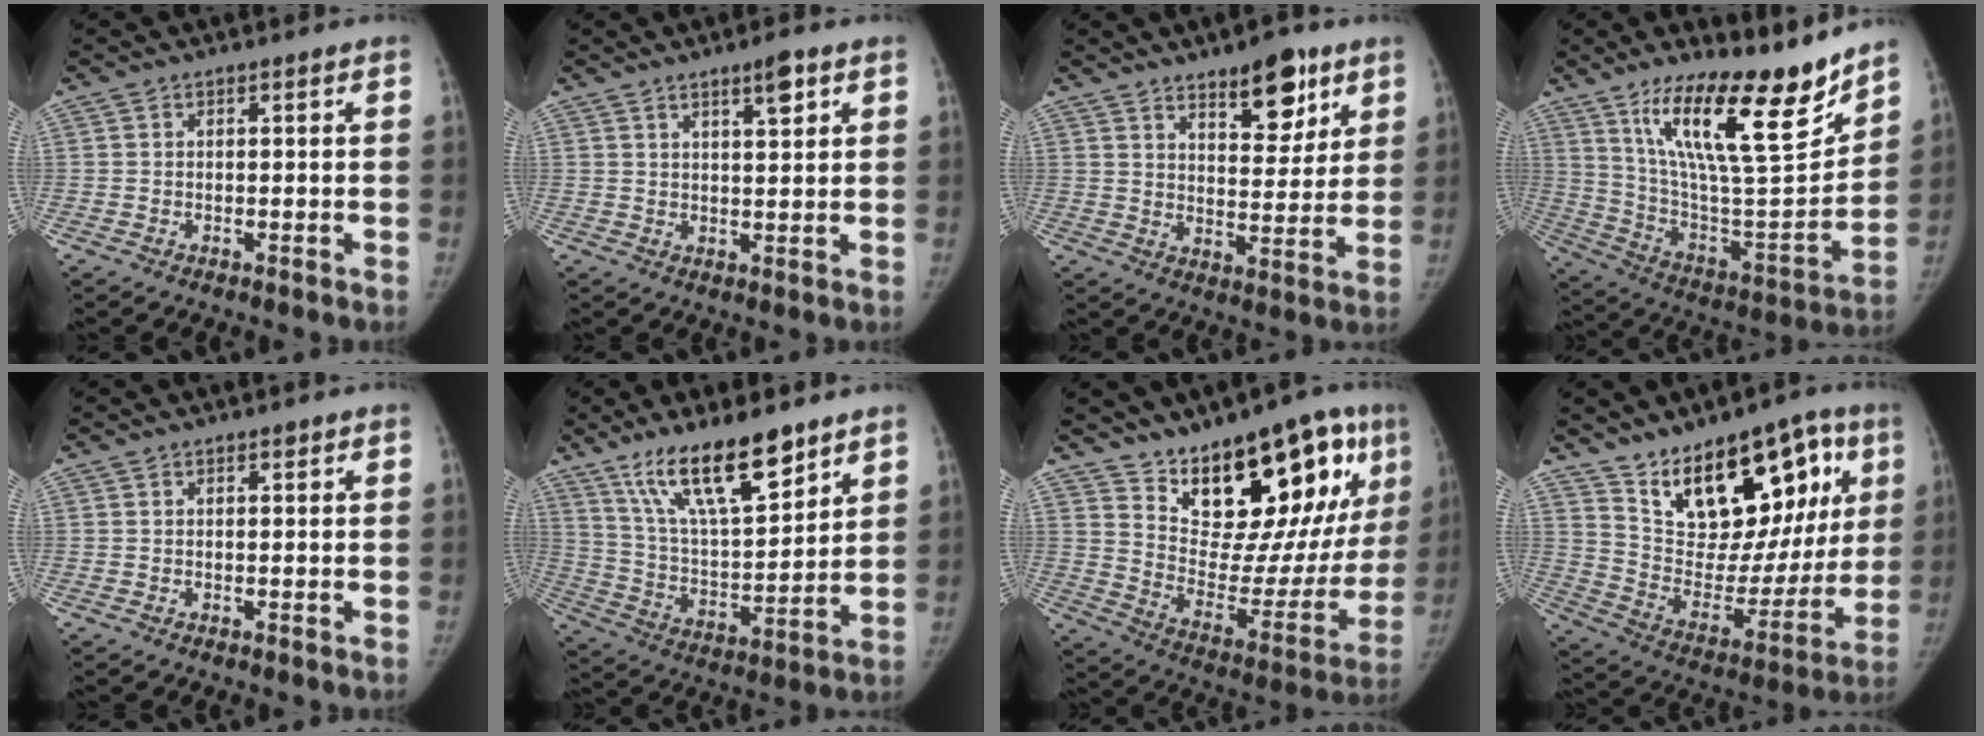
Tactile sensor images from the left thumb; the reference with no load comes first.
{"total": 8.8, "force": [5.2, 3.9, 5.9], "torque": [-0.054, -0.029, 0.076]}
{"total": 14.9, "force": [9.6, 6.4, 9.5], "torque": [-0.092, -0.059, 0.151]}
{"total": 24.0, "force": [16.4, 5.6, 16.5], "torque": [-0.239, -0.092, 0.286]}
{"total": 0.7, "force": [0.5, 0.4, 0.4], "torque": [-0.003, -0.002, 0.006]}
{"total": 17.9, "force": [12.1, 5.5, 12.0], "torque": [-0.182, -0.063, 0.229]}
{"total": 25.5, "force": [14.8, 10.5, 18.0], "torque": [-0.205, -0.071, 0.234]}
{"total": 24.1, "force": [12.4, 12.3, 16.5], "torque": [-0.189, -0.038, 0.211]}